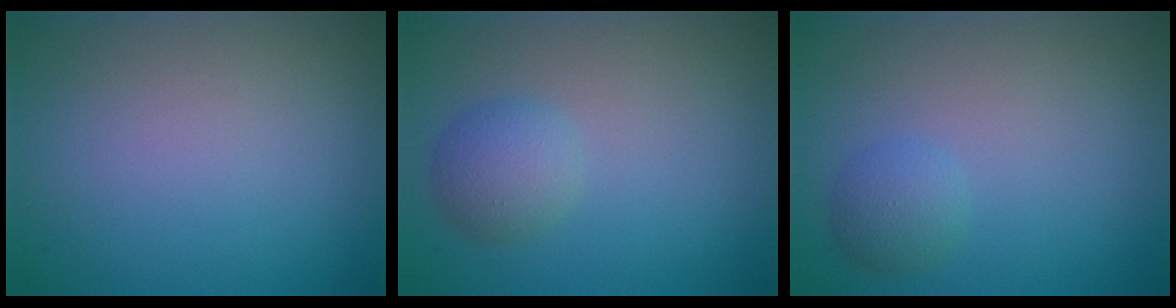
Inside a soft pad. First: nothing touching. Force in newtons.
{"total": 2.6, "press": 2.6, "slide": 0.1}
{"total": 1.8, "press": 1.8, "slide": 0.1}